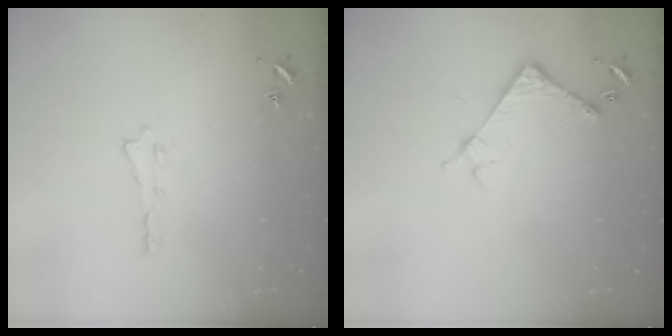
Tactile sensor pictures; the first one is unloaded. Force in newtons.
{"total": 4.4, "press": 4.4, "slide": 0.4}